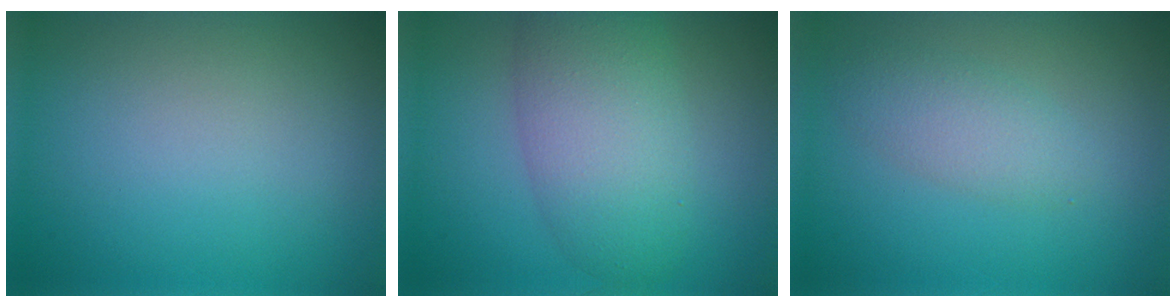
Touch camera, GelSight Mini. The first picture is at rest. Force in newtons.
{"total": 6.6, "press": 6.6, "slide": 0.3}
{"total": 2.7, "press": 2.7, "slide": 0.1}